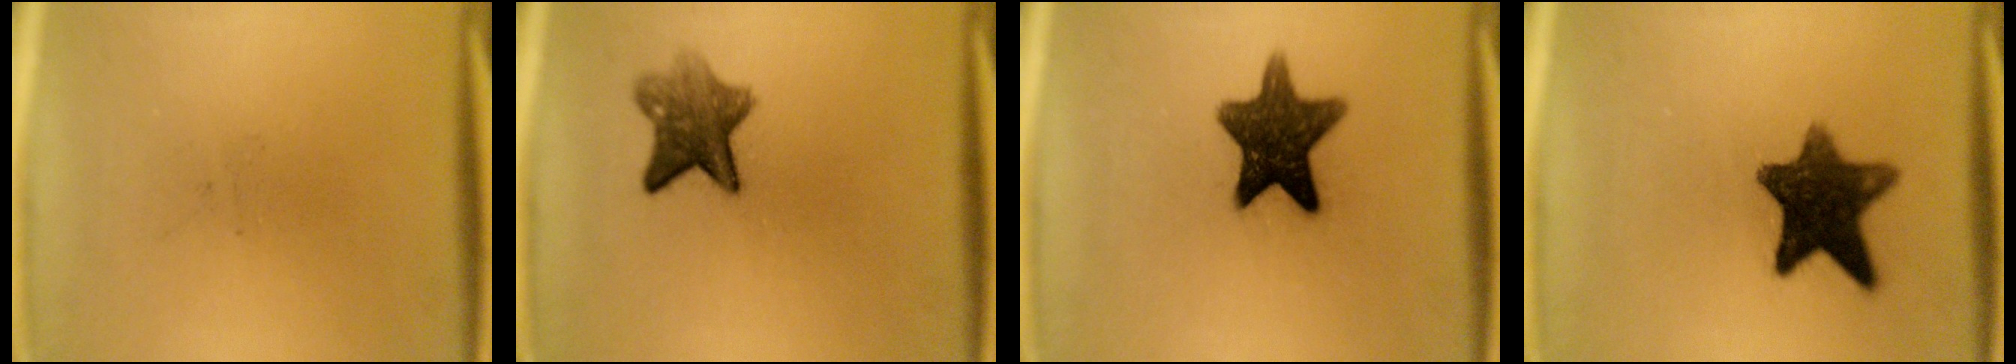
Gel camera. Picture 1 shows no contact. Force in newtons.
{"total": 6.4}
{"total": 12.2}
{"total": 11.4}